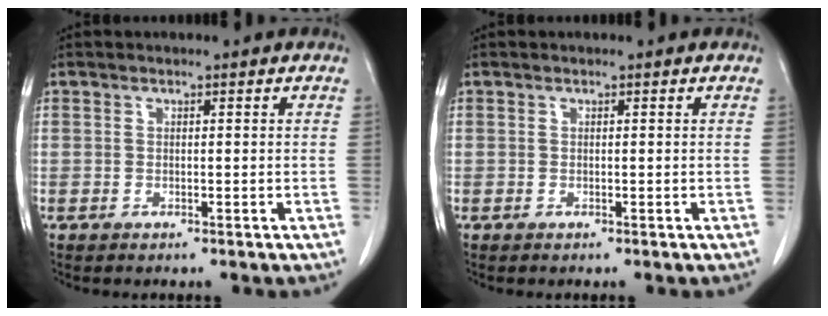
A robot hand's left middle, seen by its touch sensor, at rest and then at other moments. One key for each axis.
{"total": 0.0}